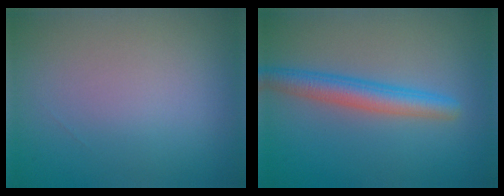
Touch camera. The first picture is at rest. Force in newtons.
{"total": 3.7, "press": 3.7, "slide": 0.1}